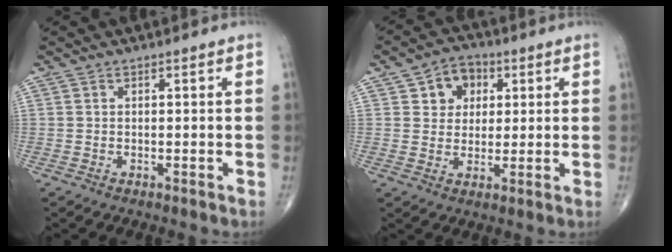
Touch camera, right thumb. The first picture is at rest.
{"total": 7.3, "force": [2.5, 6.1, 3.3], "torque": [-0.013, -0.003, 0.034]}